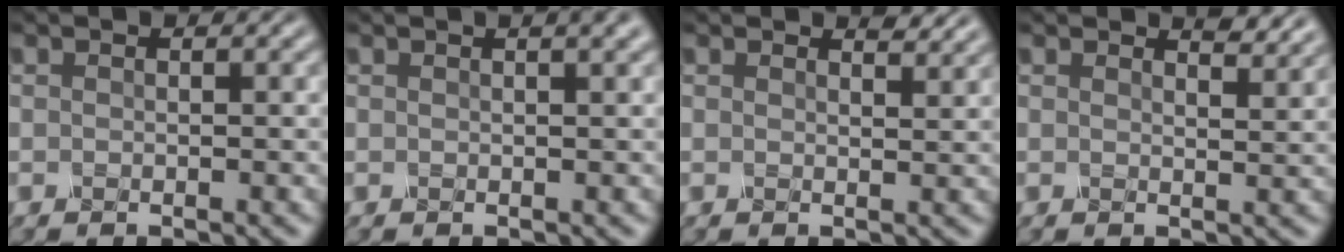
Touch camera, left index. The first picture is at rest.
{"total": 2.8, "force": [1.6, 1.0, 2.0], "torque": [-0.010, 0.007, 0.004]}
{"total": 1.5, "force": [1.5, 0.2, 0.5], "torque": [-0.007, -0.001, 0.016]}
{"total": 2.3, "force": [2.1, 0.3, 0.8], "torque": [-0.009, -0.001, 0.027]}